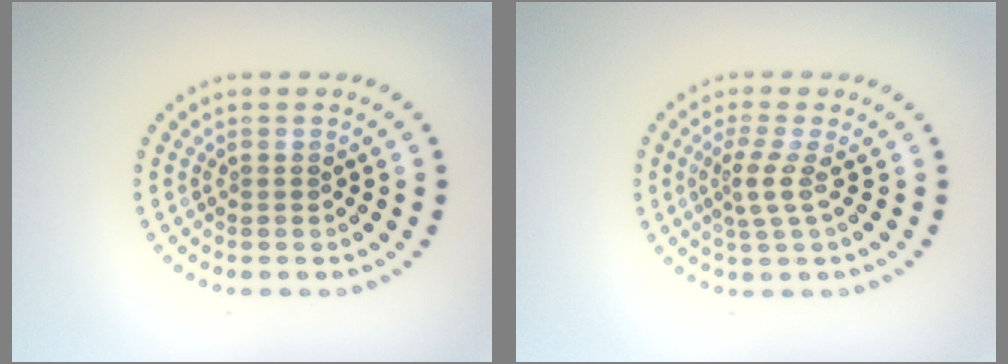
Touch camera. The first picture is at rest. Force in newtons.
{"total": 2.2, "press": 1.4, "slide": 1.7}